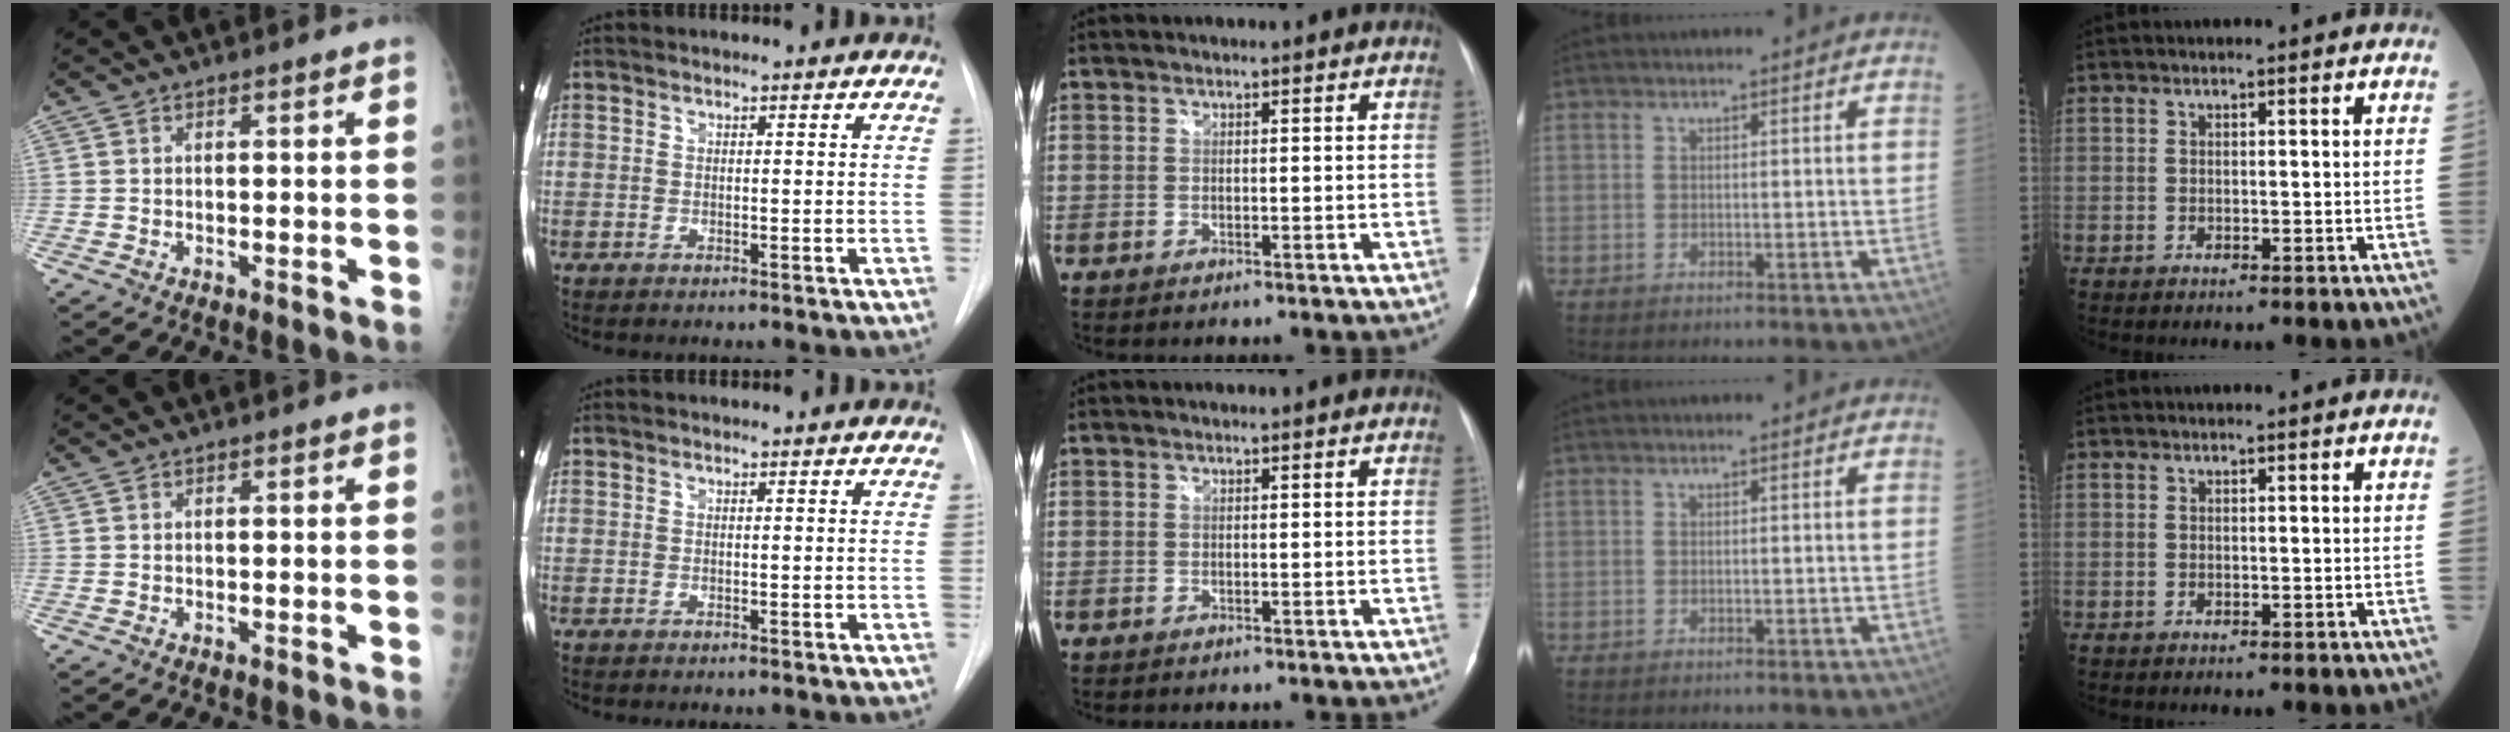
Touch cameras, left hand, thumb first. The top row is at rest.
{}